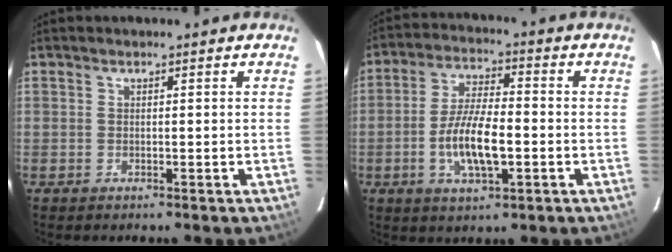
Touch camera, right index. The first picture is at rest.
{"total": 10.0, "force": [-2.6, 3.4, 9.1], "torque": [-0.182, 0.002, -0.046]}